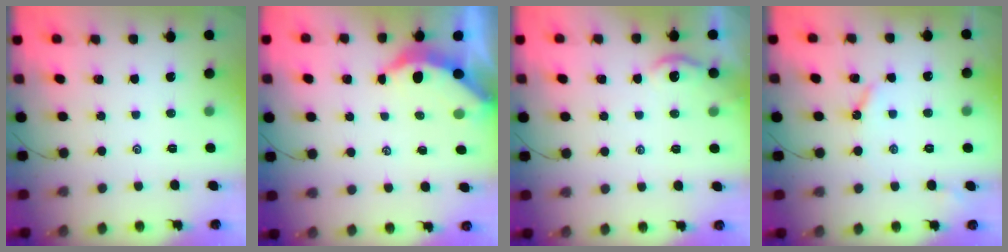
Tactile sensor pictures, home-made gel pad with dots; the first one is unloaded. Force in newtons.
{"total": 3.6, "press": 3.6, "slide": 0.4}
{"total": 2.0, "press": 1.9, "slide": 0.5}
{"total": 3.2, "press": 3.2, "slide": 0.5}